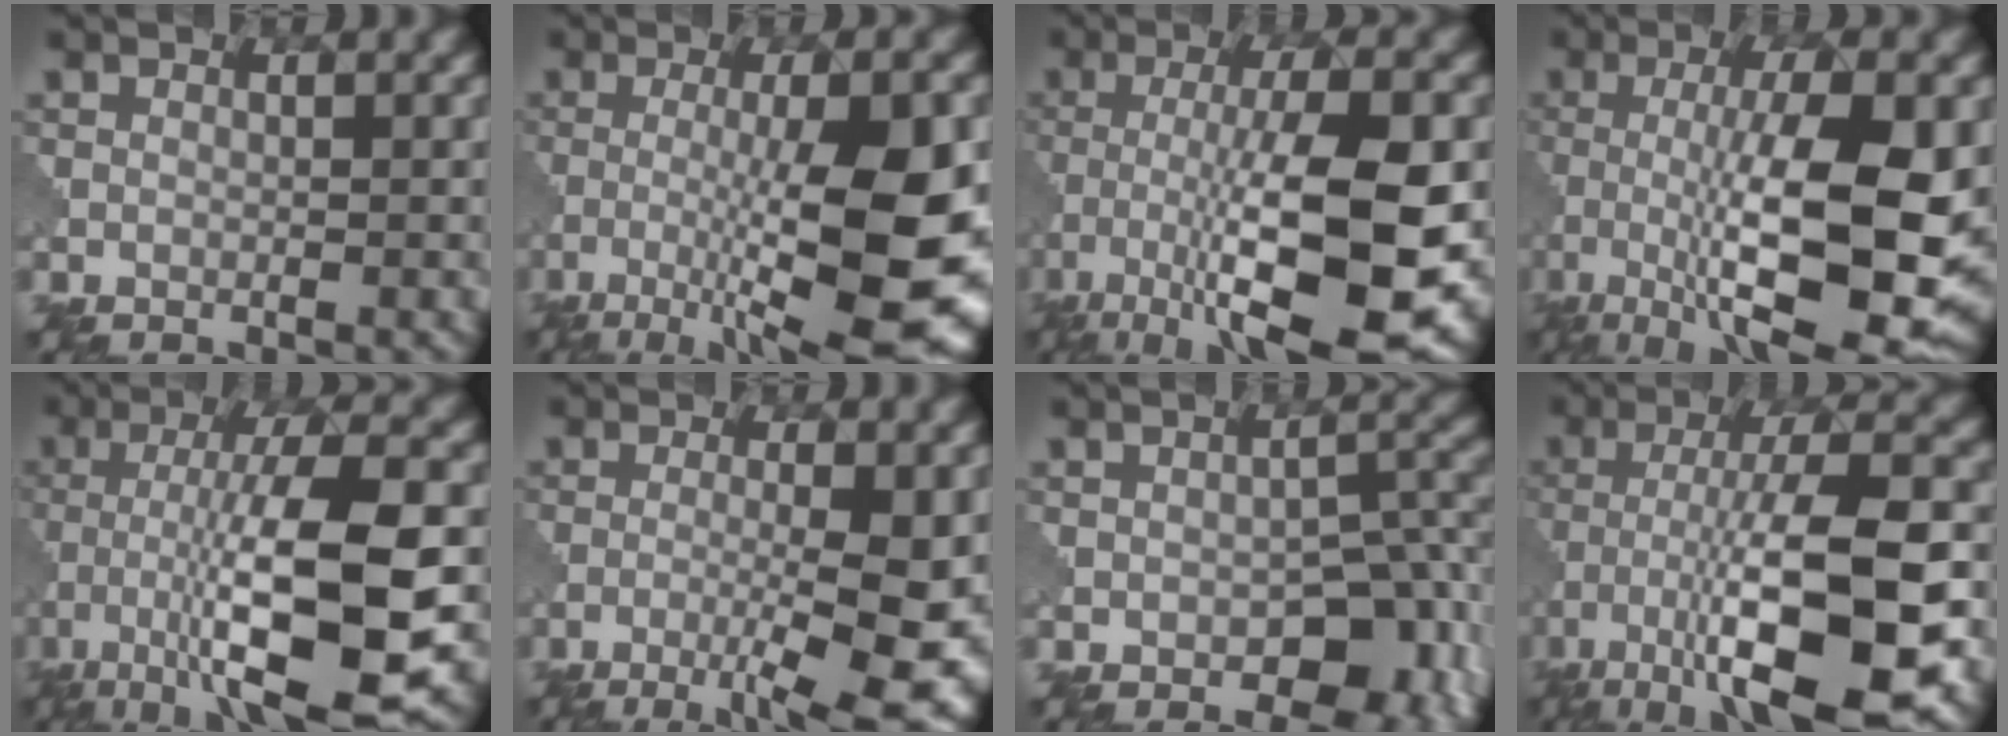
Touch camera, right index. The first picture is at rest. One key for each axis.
{"total": 11.9, "fx": -2.5, "fy": 2.7, "fz": 11.3, "tx": -0.185, "ty": -0.010, "tz": -0.041}
{"total": 12.3, "fx": -3.4, "fy": 3.3, "fz": 11.4, "tx": -0.195, "ty": -0.006, "tz": -0.059}
{"total": 13.0, "fx": -1.6, "fy": 3.6, "fz": 12.4, "tx": -0.200, "ty": -0.010, "tz": -0.028}
{"total": 11.9, "fx": -3.6, "fy": 2.8, "fz": 11.0, "tx": -0.188, "ty": 0.005, "tz": -0.065}
{"total": 8.2, "fx": -2.3, "fy": 1.5, "fz": 7.7, "tx": -0.119, "ty": -0.004, "tz": -0.037}
{"total": 7.9, "fx": -2.7, "fy": 4.8, "fz": 5.7, "tx": -0.067, "ty": -0.014, "tz": -0.029}
{"total": 12.6, "fx": -4.9, "fy": 3.2, "fz": 11.1, "tx": -0.188, "ty": 0.007, "tz": -0.083}